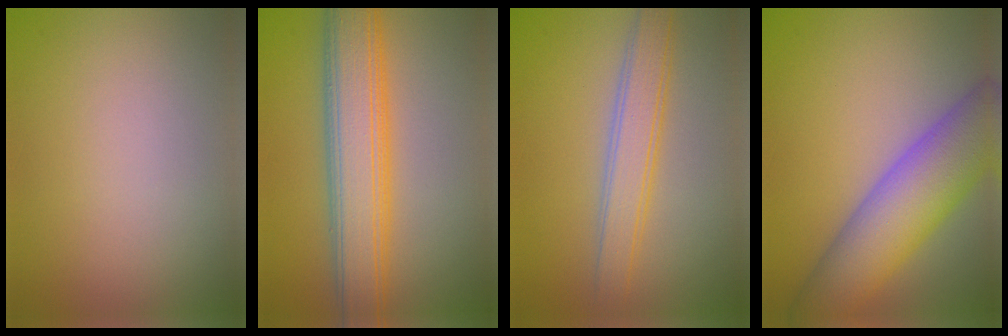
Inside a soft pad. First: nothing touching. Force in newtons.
{"total": 7.7, "press": 7.7, "slide": 0.3}
{"total": 3.8, "press": 3.8, "slide": 0.2}
{"total": 9.5, "press": 9.5, "slide": 0.7}